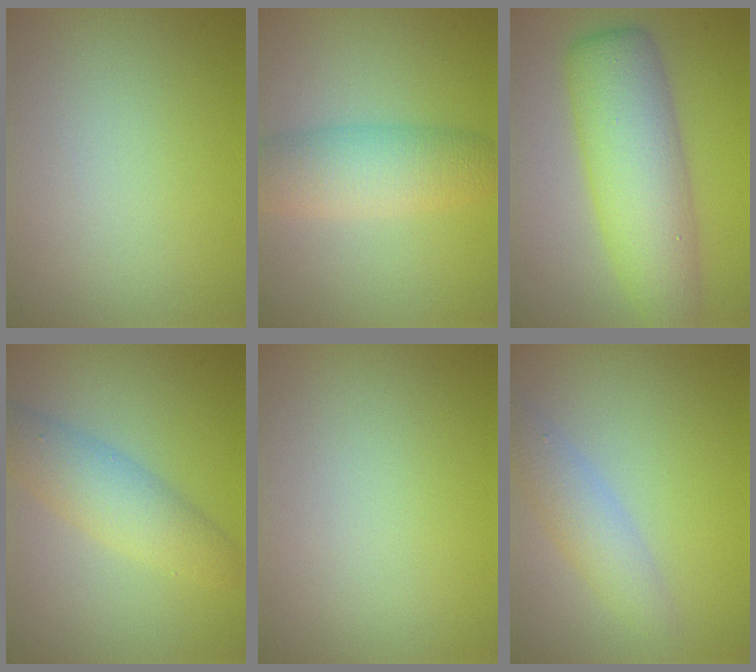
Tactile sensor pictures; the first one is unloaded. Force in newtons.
{"total": 3.9, "press": 3.9, "slide": 0.2}
{"total": 7.8, "press": 7.8, "slide": 0.1}
{"total": 4.5, "press": 4.5, "slide": 0.1}
{"total": 0.0}
{"total": 3.0, "press": 3.0, "slide": 0.1}